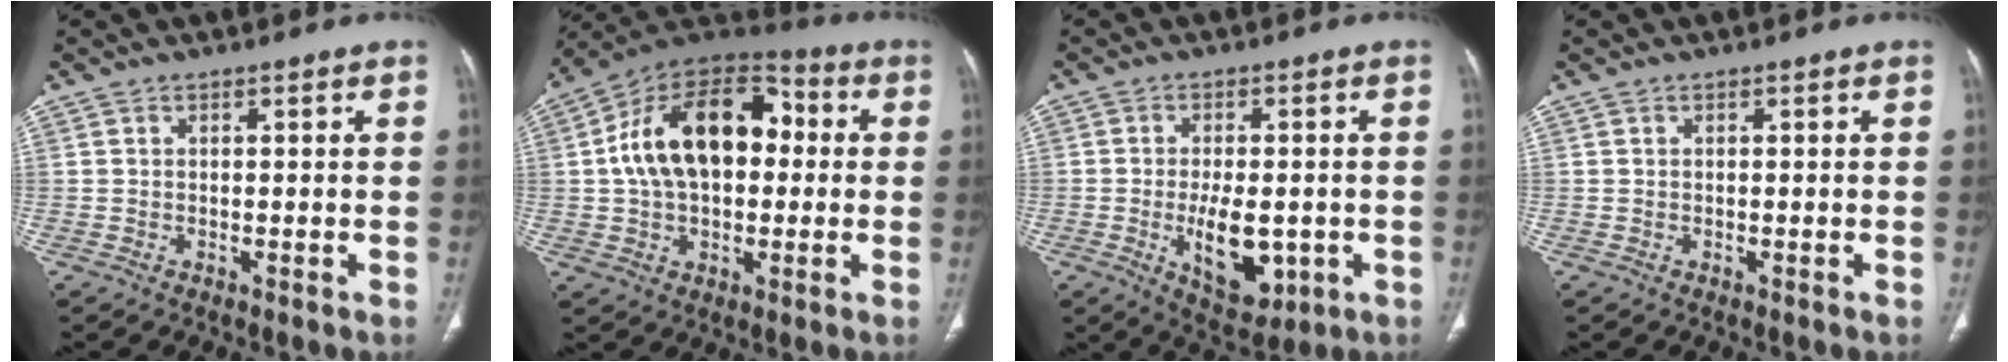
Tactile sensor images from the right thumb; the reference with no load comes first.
{"total": 20.3, "force": [2.0, 12.7, 15.8], "torque": [-0.245, 0.037, 0.029]}
{"total": 10.6, "force": [-2.4, 5.4, 8.8], "torque": [-0.121, -0.006, -0.022]}
{"total": 0.0}